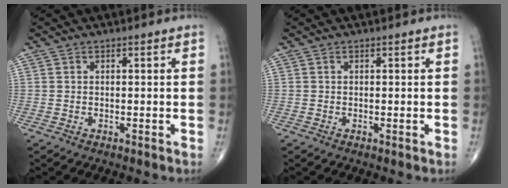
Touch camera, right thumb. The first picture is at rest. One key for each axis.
{"total": 0.0}